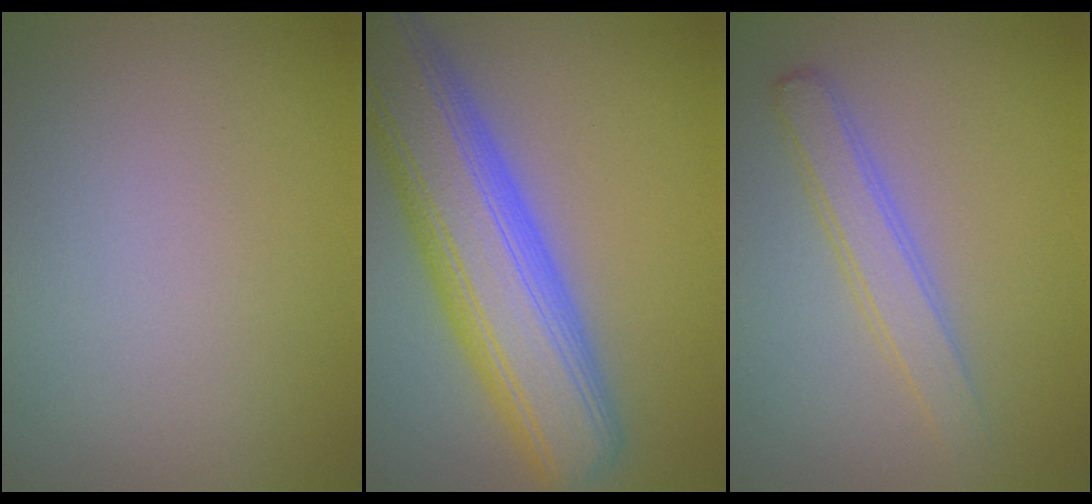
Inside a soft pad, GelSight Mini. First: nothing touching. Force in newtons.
{"total": 11.0, "press": 10.9, "slide": 1.1}
{"total": 2.5, "press": 2.5, "slide": 0.1}